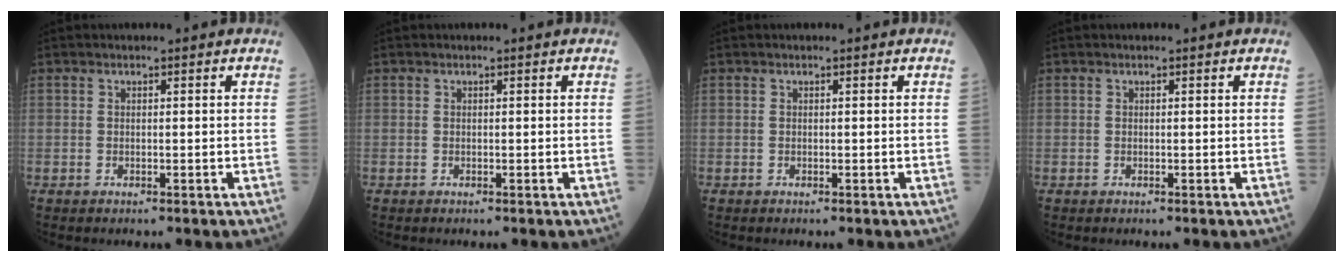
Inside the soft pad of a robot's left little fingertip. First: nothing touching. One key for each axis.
{"total": 0.0}
{"total": 0.0}
{"total": 0.0}